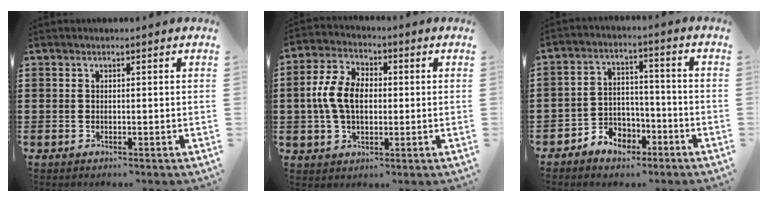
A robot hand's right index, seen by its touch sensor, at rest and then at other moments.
{"total": 8.0, "force": [-0.1, 5.2, 6.1], "torque": [-0.154, 0.006, -0.011]}
{"total": 4.6, "force": [-3.2, 3.2, 1.0], "torque": [-0.025, 0.014, -0.062]}